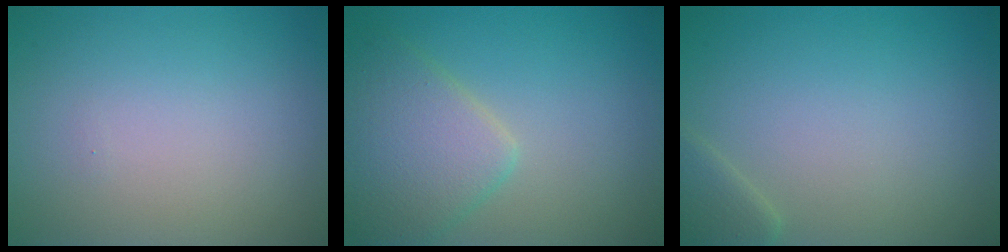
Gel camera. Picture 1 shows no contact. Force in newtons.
{"total": 4.8, "press": 4.8, "slide": 0.2}
{"total": 1.7, "press": 1.7, "slide": 0.1}